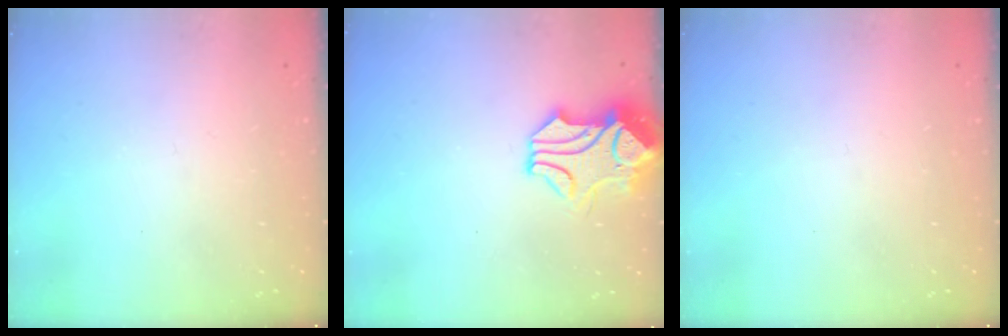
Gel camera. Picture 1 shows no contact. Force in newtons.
{"total": 1.8, "press": 1.4, "slide": 1.1}
{"total": 0.0}